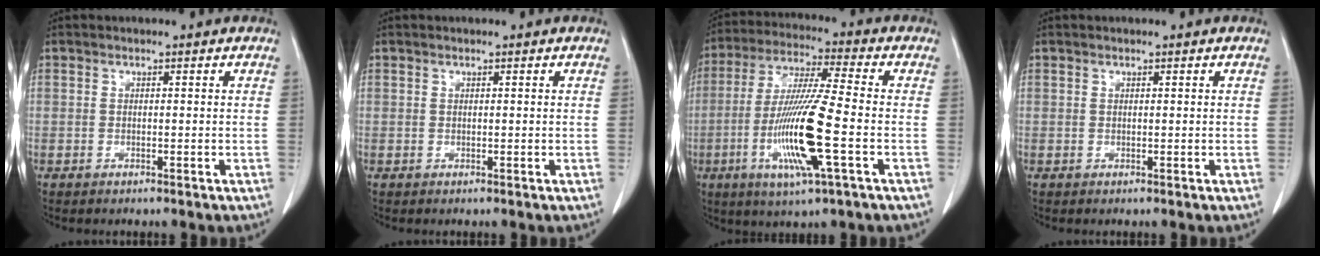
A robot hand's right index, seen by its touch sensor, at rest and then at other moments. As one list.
[{"total": 0.0}, {"total": 14.6, "force": [-3.9, 0.3, 14.1], "torque": [-0.287, -0.018, -0.077]}, {"total": 0.0}]